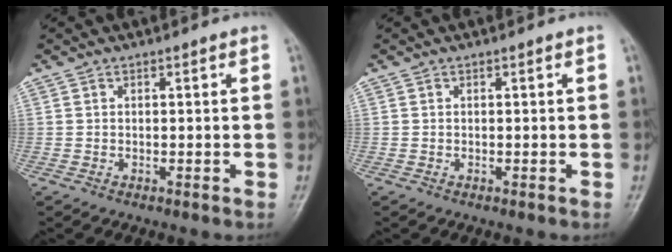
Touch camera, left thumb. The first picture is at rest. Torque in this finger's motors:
{"motor_torque": [0.54, -0.38, 0.19, 0.06, 0.01]}